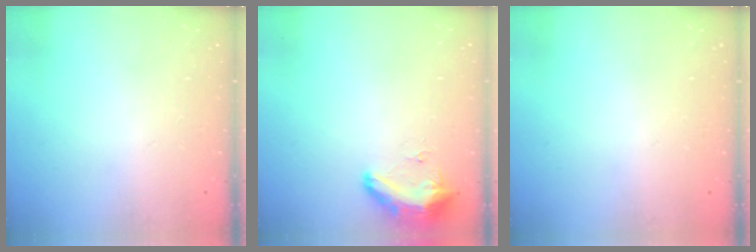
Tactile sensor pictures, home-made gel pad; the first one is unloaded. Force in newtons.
{"total": 10.2, "press": 9.3, "slide": 4.2}
{"total": 0.0}